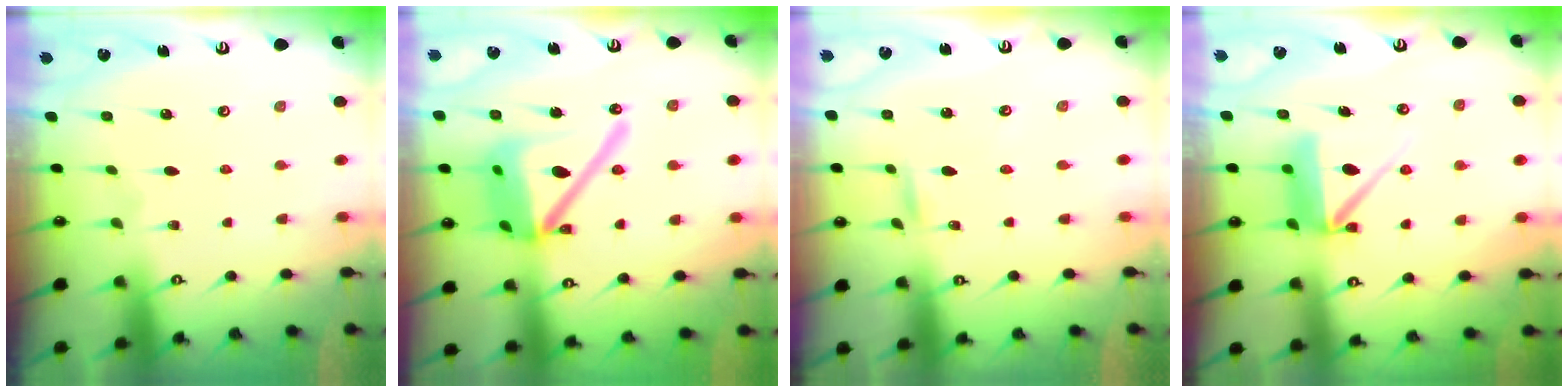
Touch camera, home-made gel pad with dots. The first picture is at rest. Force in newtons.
{"total": 19.7, "press": 19.5, "slide": 2.7}
{"total": 2.8, "press": 2.8, "slide": 0.3}
{"total": 10.0, "press": 9.9, "slide": 1.0}